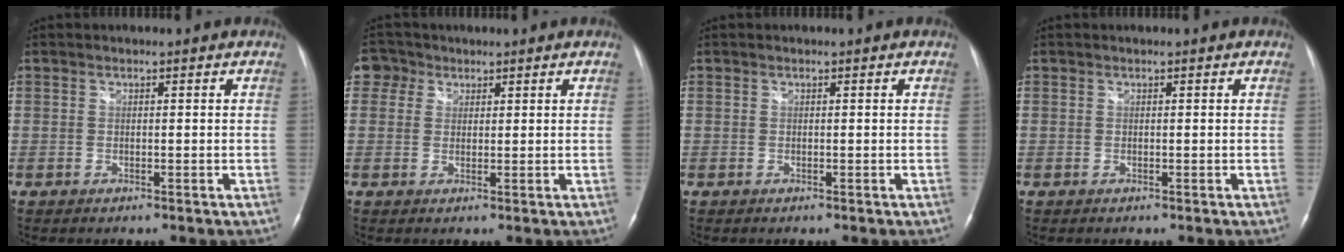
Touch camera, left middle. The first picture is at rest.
{"total": 3.4, "force": [1.7, 2.9, 0.3], "torque": [-0.003, 0.013, 0.028]}
{"total": 0.0}
{"total": 0.0}